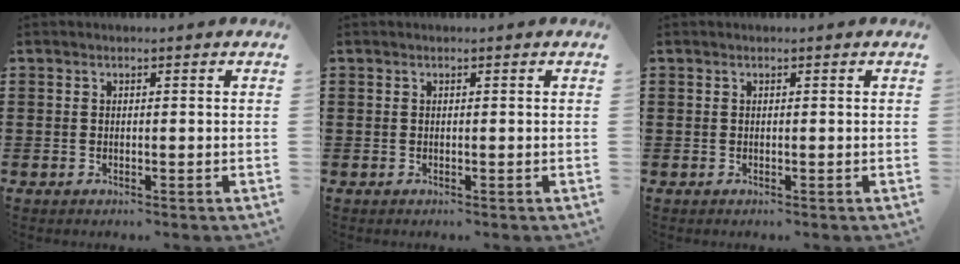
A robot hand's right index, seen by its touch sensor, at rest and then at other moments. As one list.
[{"total": 0.0}, {"total": 0.0}]